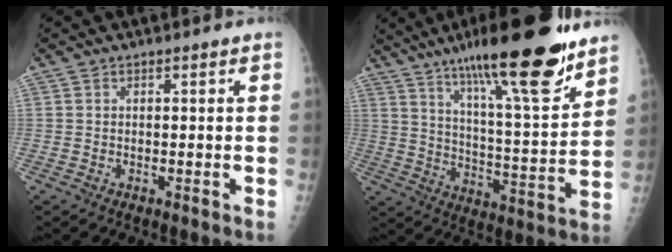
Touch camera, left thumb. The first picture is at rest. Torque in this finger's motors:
{"motor_torque": [1.31, -0.07, 1.38, -1.38, 0.37]}